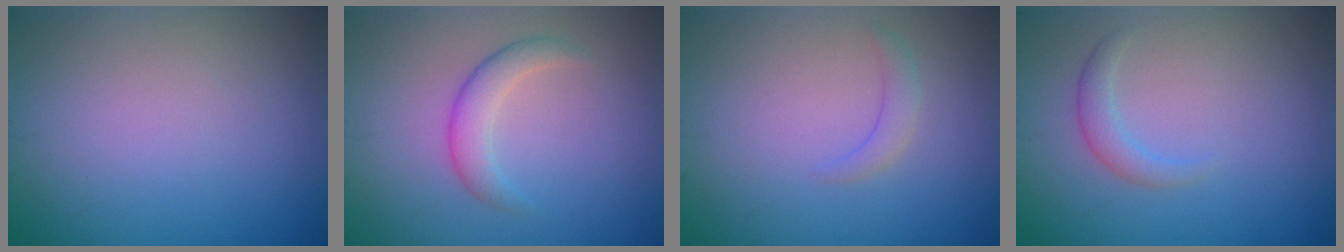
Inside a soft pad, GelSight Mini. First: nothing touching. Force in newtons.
{"total": 2.5, "press": 2.5, "slide": 0.0}
{"total": 1.2, "press": 1.2, "slide": 0.2}
{"total": 1.5, "press": 1.5, "slide": 0.2}